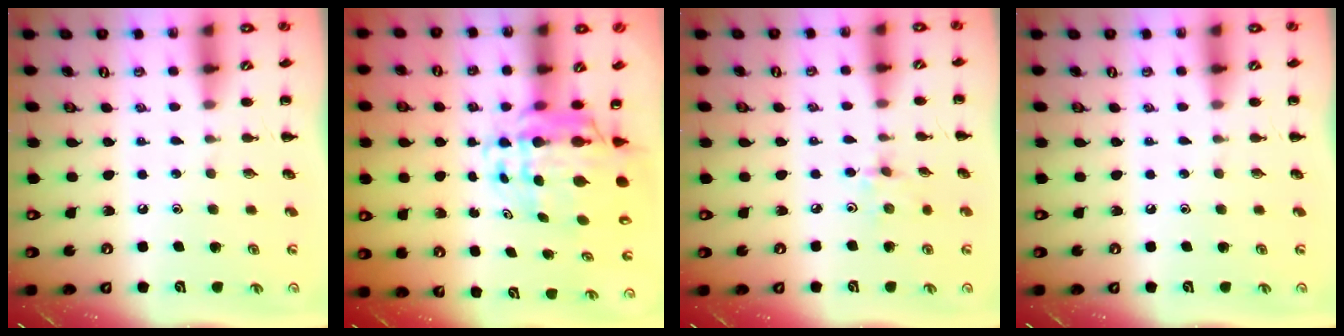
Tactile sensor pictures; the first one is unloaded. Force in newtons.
{"total": 9.2, "press": 8.8, "slide": 2.8}
{"total": 3.0, "press": 2.8, "slide": 0.9}
{"total": 0.0}